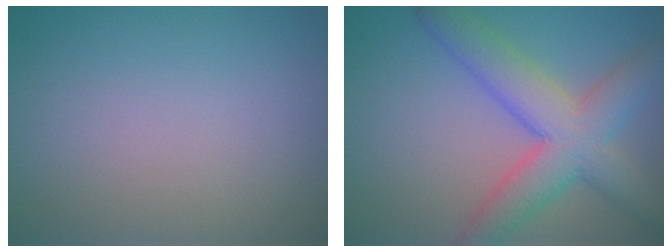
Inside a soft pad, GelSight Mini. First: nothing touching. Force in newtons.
{"total": 6.8, "press": 6.8, "slide": 0.2}